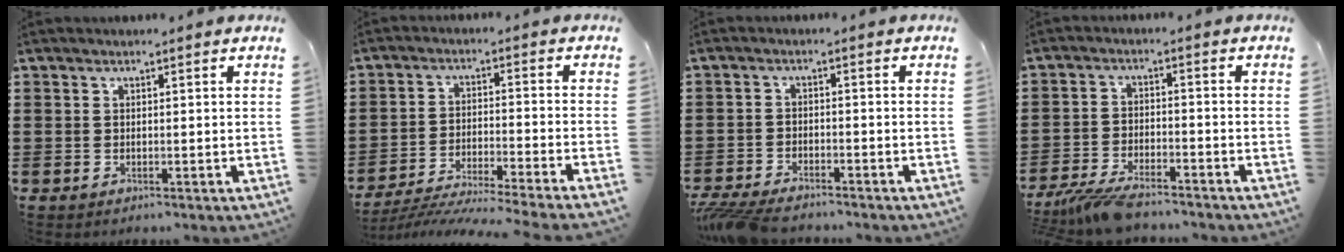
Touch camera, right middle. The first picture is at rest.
{"total": 5.4, "force": [-5.0, -0.5, 1.8], "torque": [-0.037, -0.019, -0.103]}
{"total": 4.2, "force": [-3.9, 0.5, 1.3], "torque": [-0.042, -0.008, -0.084]}
{"total": 5.9, "force": [-5.2, 1.0, 2.5], "torque": [-0.065, -0.005, -0.104]}